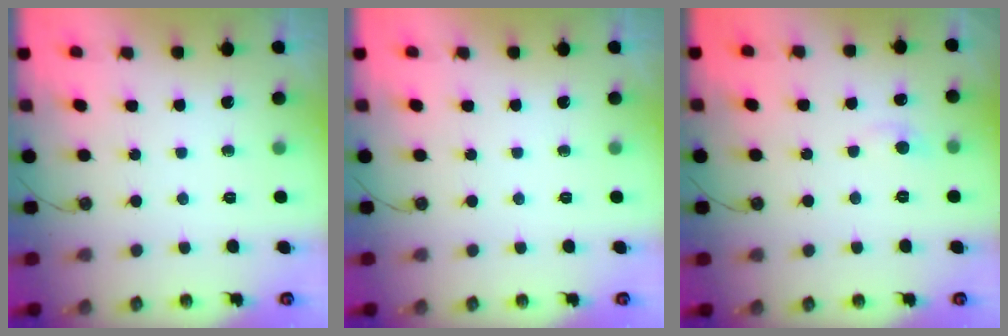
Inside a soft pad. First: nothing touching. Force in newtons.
{"total": 0.0}
{"total": 1.1, "press": 0.8, "slide": 0.7}